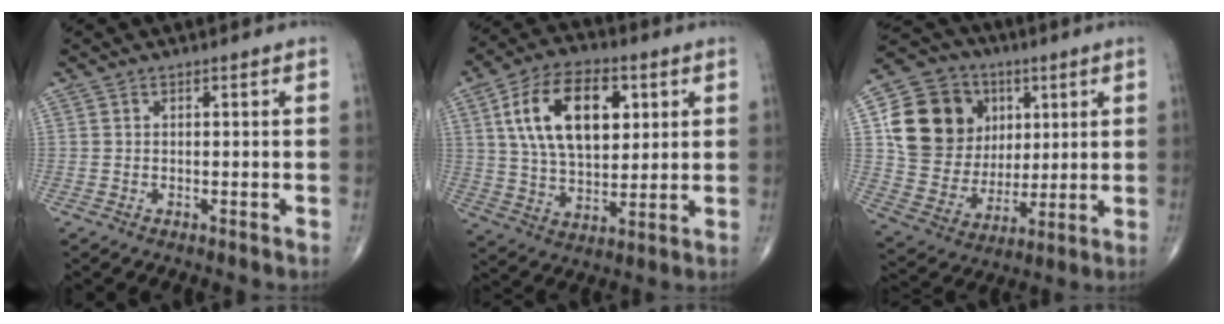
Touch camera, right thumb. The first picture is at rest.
{"total": 17.9, "force": [5.4, 10.1, 13.7], "torque": [-0.216, -0.006, 0.098]}
{"total": 19.5, "force": [5.1, 16.6, 8.9], "torque": [-0.124, 0.010, 0.108]}